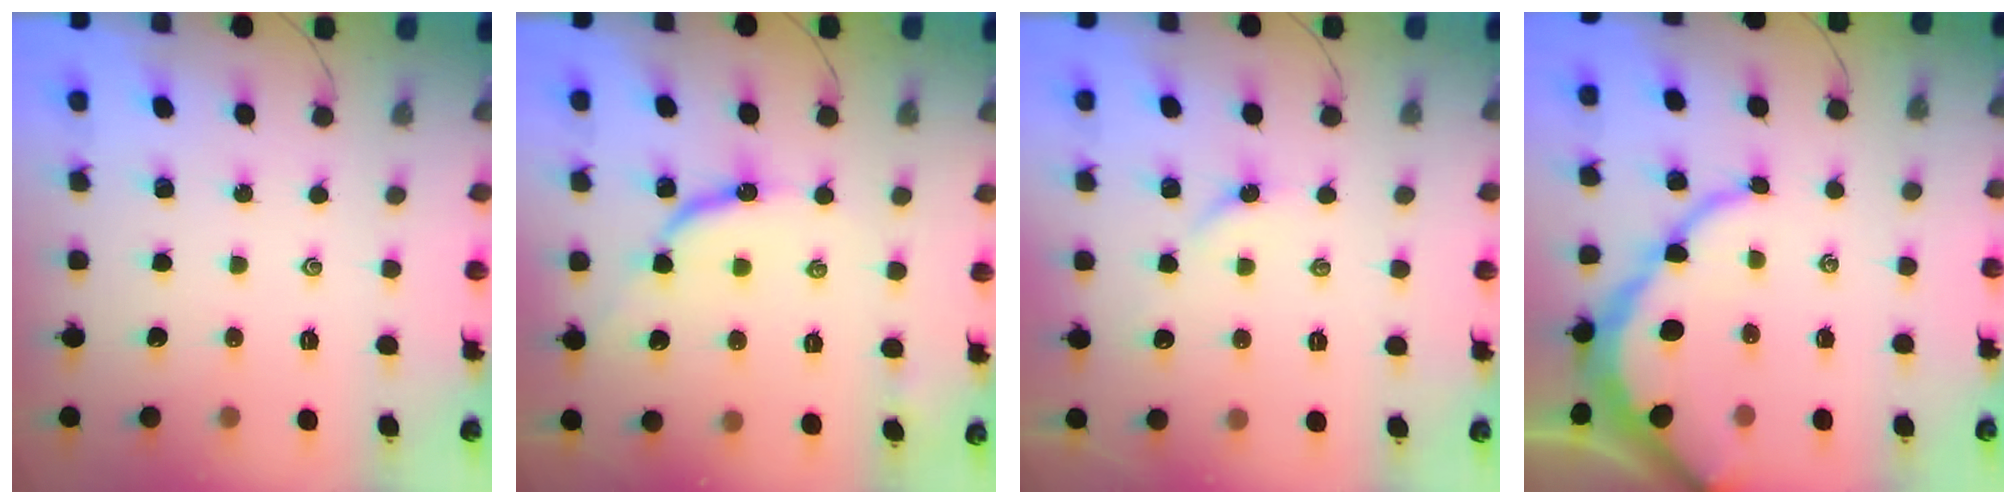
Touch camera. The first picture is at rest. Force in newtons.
{"total": 8.9, "press": 8.9, "slide": 0.3}
{"total": 3.8, "press": 3.7, "slide": 0.5}
{"total": 10.5, "press": 10.4, "slide": 1.1}